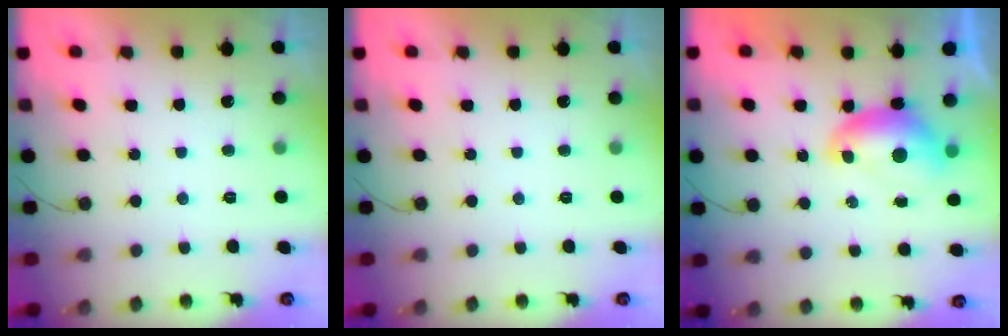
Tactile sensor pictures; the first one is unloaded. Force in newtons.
{"total": 0.0}
{"total": 7.9, "press": 7.8, "slide": 0.9}